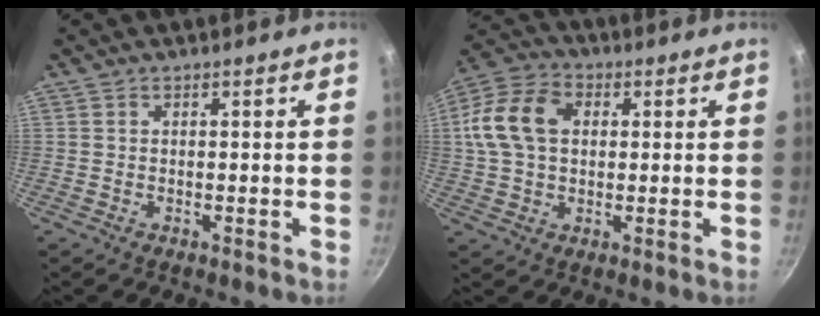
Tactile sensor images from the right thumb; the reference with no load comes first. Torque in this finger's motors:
{"motor_torque": [0.01, 0.28, 0.38, -0.36, 0.08]}